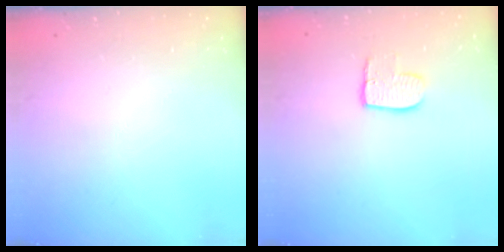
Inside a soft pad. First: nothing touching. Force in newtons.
{"total": 8.0, "press": 8.0, "slide": 0.7}